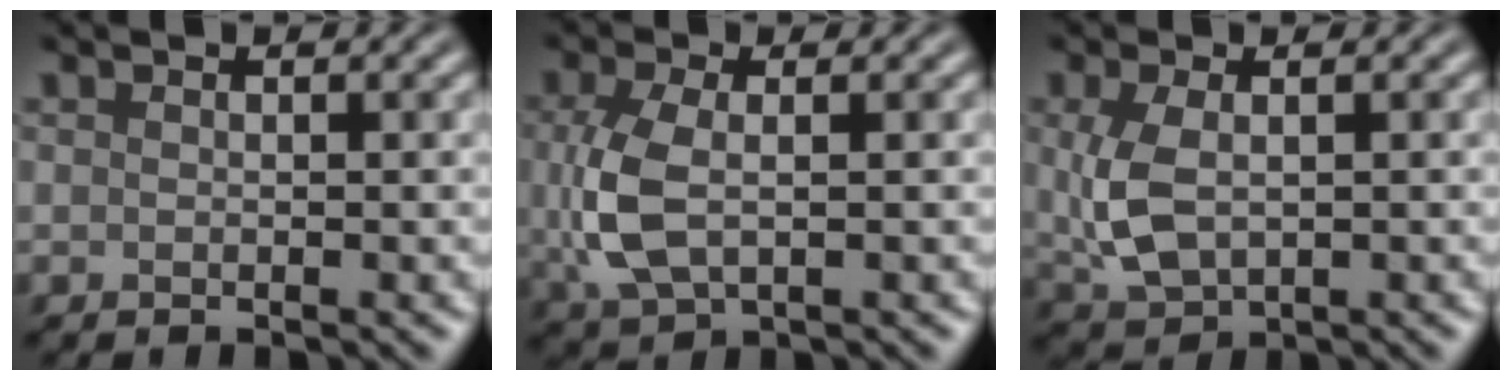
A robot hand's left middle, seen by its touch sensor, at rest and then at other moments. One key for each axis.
{"total": 4.8, "fx": 0.2, "fy": 2.7, "fz": 4.0, "tx": -0.101, "ty": -0.001, "tz": 0.006}
{"total": 4.4, "fx": 0.4, "fy": 2.7, "fz": 3.4, "tx": -0.087, "ty": 0.000, "tz": 0.015}